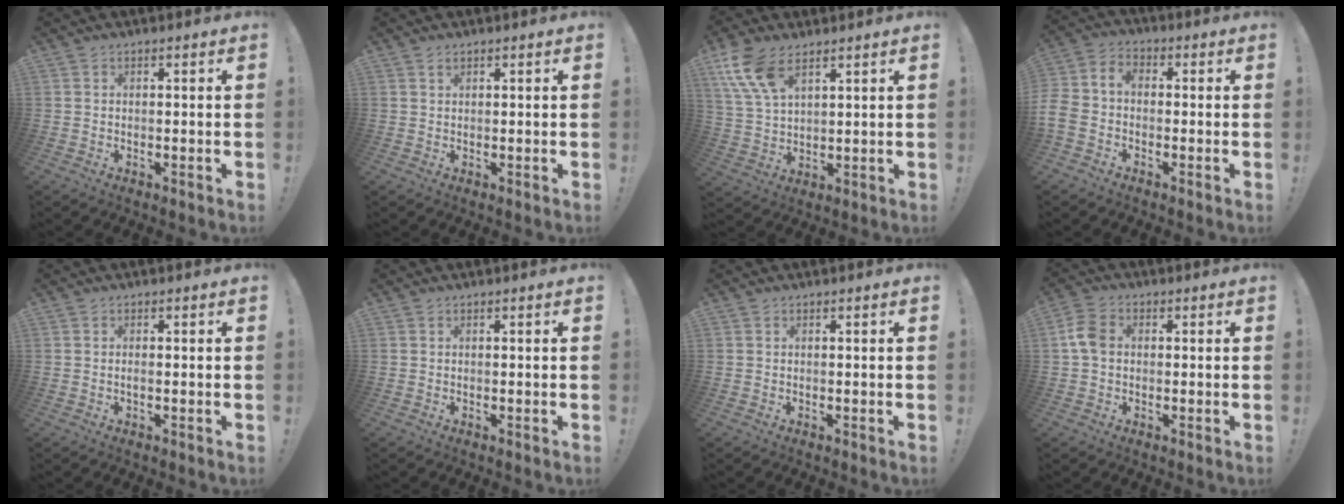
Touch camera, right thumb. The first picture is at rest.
{"total": 0.8, "force": [0.6, 0.4, 0.4], "torque": [-0.005, -0.002, 0.011]}
{"total": 10.8, "force": [6.5, 5.3, 6.9], "torque": [-0.138, -0.023, 0.126]}
{"total": 6.4, "force": [-2.7, 4.4, 3.8], "torque": [-0.092, 0.016, -0.048]}
{"total": 0.9, "force": [-0.5, 0.0, 0.8], "torque": [-0.022, 0.004, -0.008]}
{"total": 0.0}
{"total": 0.0}
{"total": 6.8, "force": [0.3, 4.9, 4.7], "torque": [-0.095, 0.013, 0.010]}